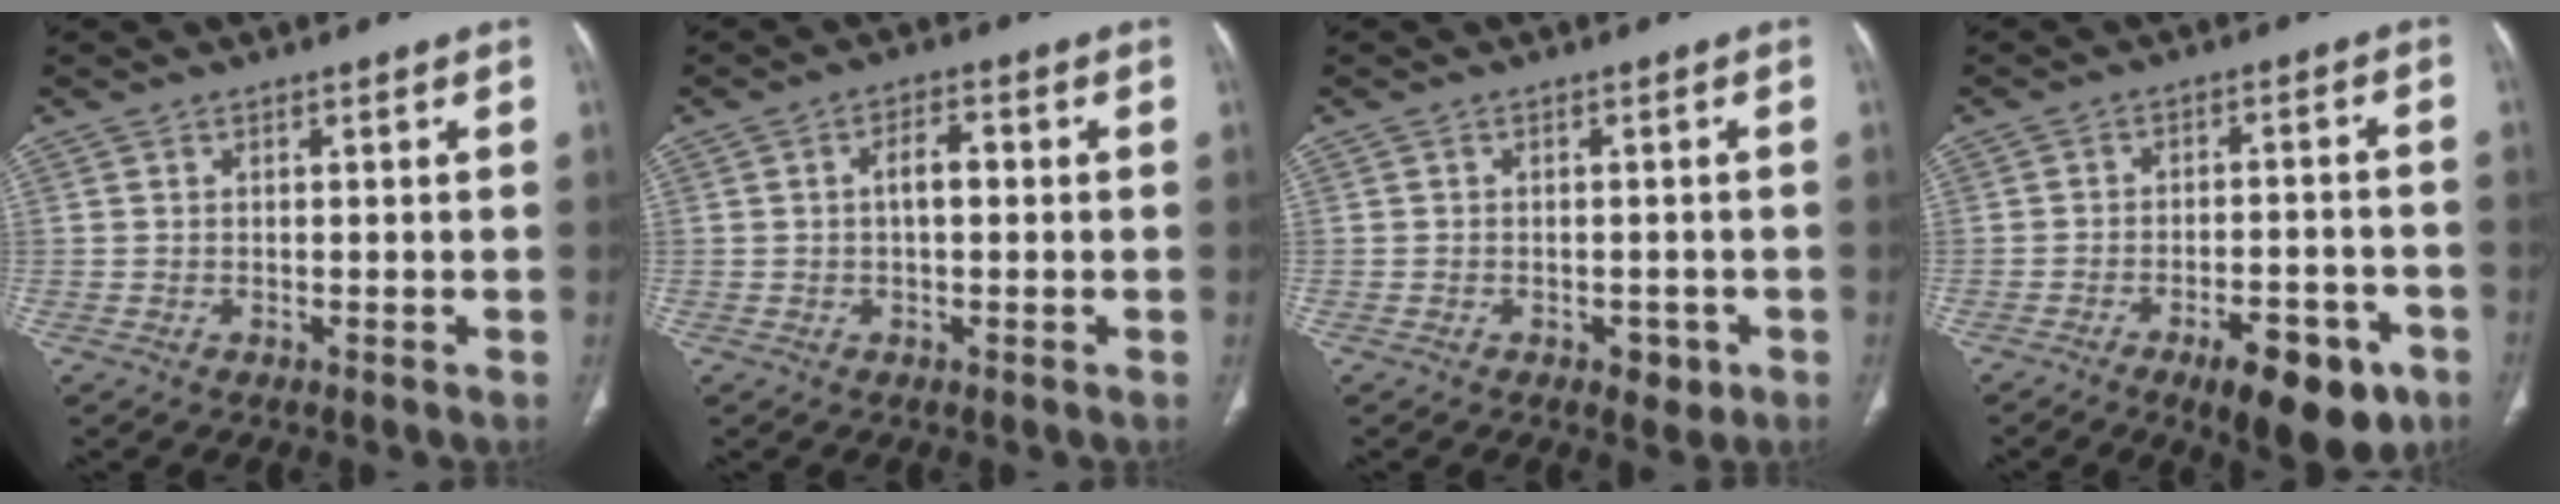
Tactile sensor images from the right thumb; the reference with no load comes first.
{"total": 4.1, "force": [0.3, 2.1, 3.6], "torque": [-0.057, 0.012, -0.001]}
{"total": 3.1, "force": [-1.4, 2.0, 1.8], "torque": [-0.008, 0.004, -0.013]}
{"total": 12.9, "force": [-7.1, 5.2, 9.4], "torque": [-0.108, 0.034, -0.093]}